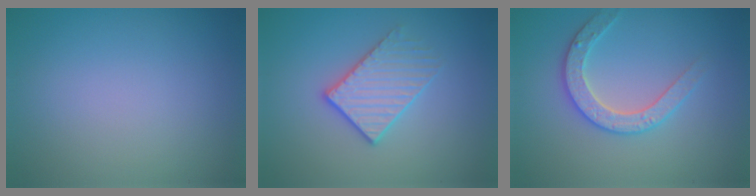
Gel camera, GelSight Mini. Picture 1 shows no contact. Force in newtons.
{"total": 2.6, "press": 2.3, "slide": 1.2}
{"total": 2.8, "press": 2.8, "slide": 0.3}